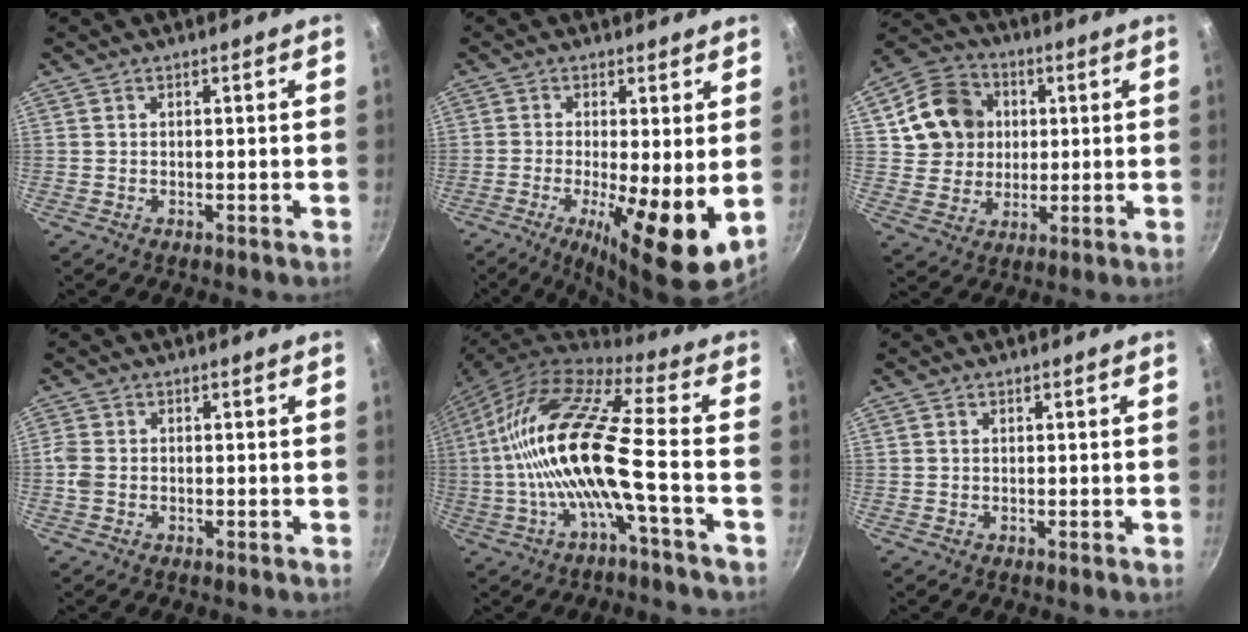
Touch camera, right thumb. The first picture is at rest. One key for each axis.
{"total": 11.9, "fx": -1.6, "fy": 3.2, "fz": 11.4, "tx": -0.184, "ty": -0.017, "tz": -0.025}
{"total": 13.2, "fx": 2.9, "fy": 11.7, "fz": 5.5, "tx": -0.077, "ty": 0.013, "tz": 0.049}
{"total": 2.6, "fx": -0.5, "fy": 2.0, "fz": 1.5, "tx": -0.033, "ty": 0.005, "tz": -0.013}
{"total": 18.4, "fx": -3.1, "fy": 3.4, "fz": 17.8, "tx": -0.338, "ty": 0.038, "tz": -0.071}
{"total": 0.7, "fx": 0.1, "fy": 0.6, "fz": 0.2, "tx": -0.002, "ty": 0.003, "tz": 0.001}